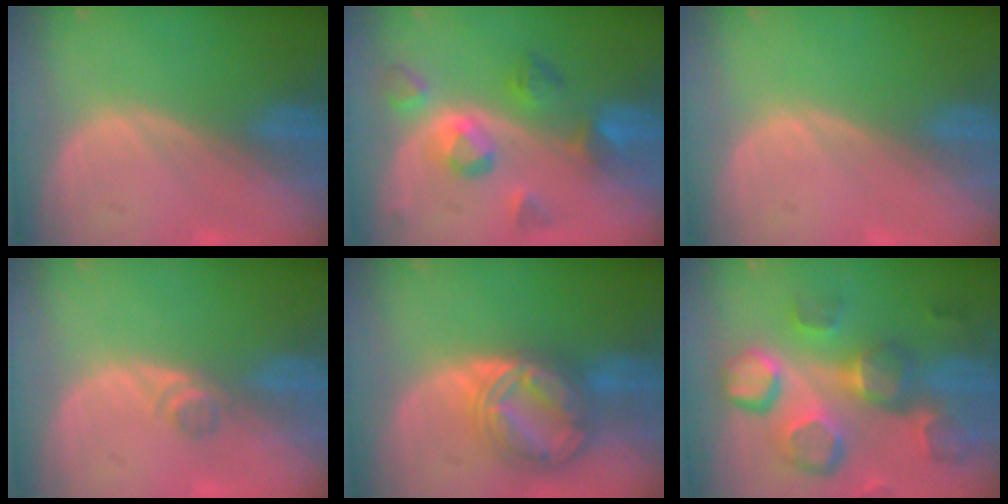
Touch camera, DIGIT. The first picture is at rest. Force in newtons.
{"total": 7.5, "press": 7.1, "slide": 2.6}
{"total": 0.0}
{"total": 1.8, "press": 1.5, "slide": 0.9}
{"total": 8.9, "press": 8.8, "slide": 0.8}
{"total": 12.9, "press": 11.2, "slide": 6.4}